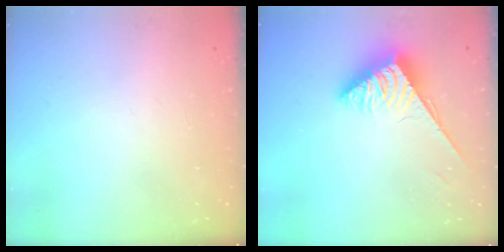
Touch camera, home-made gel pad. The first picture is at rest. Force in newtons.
{"total": 3.8, "press": 3.8, "slide": 0.5}